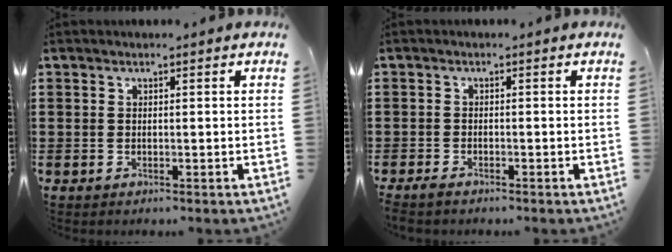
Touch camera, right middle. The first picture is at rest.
{"total": 1.0, "force": [-0.9, 0.3, 0.3], "torque": [-0.017, -0.005, -0.021]}